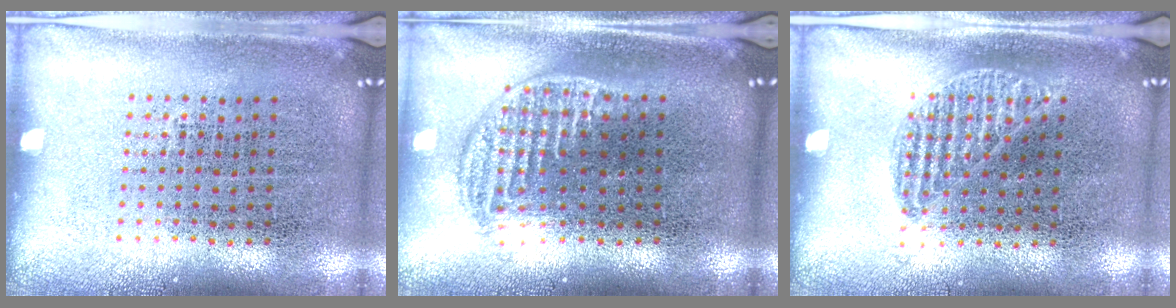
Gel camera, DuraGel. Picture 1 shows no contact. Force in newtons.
{"total": 1.2, "press": 1.0, "slide": 0.6}
{"total": 0.9, "press": 0.7, "slide": 0.5}